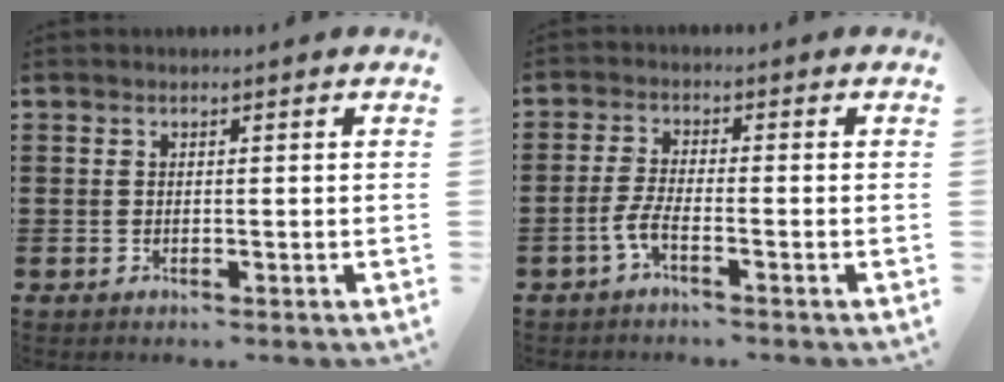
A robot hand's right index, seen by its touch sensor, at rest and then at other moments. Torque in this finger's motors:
{"motor_torque": [0.86, 0.91, 0.03, -0.02]}